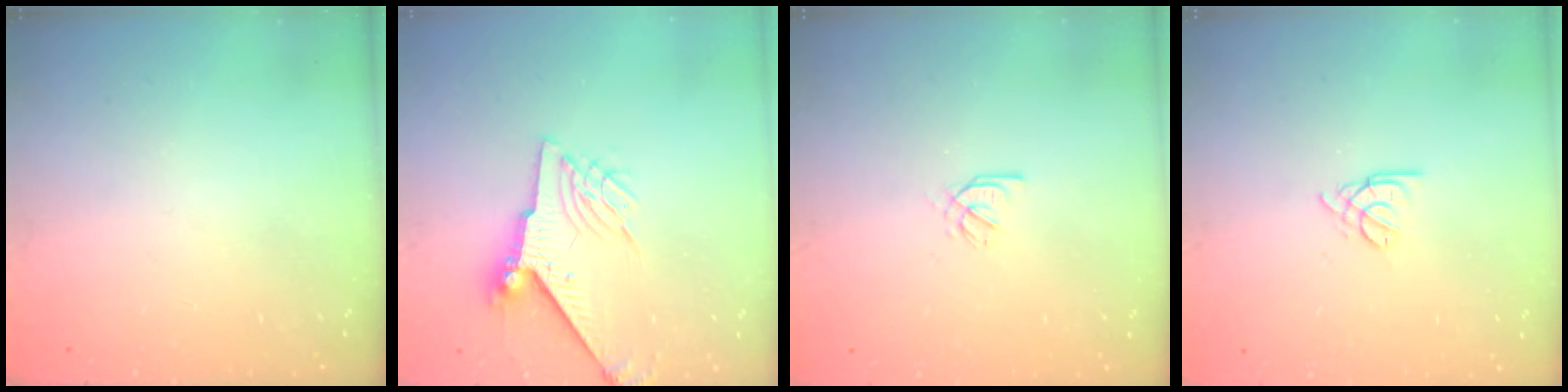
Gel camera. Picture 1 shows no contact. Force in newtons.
{"total": 9.9, "press": 9.8, "slide": 1.2}
{"total": 1.5, "press": 1.4, "slide": 0.2}
{"total": 1.7, "press": 1.7, "slide": 0.4}